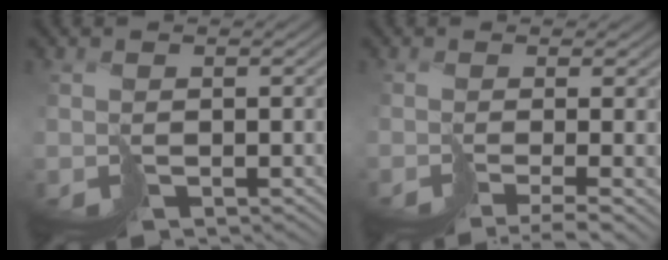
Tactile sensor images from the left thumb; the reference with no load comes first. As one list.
[{"total": 5.8, "force": [-1.4, 1.1, 5.5], "torque": [-0.066, -0.010, -0.006]}]